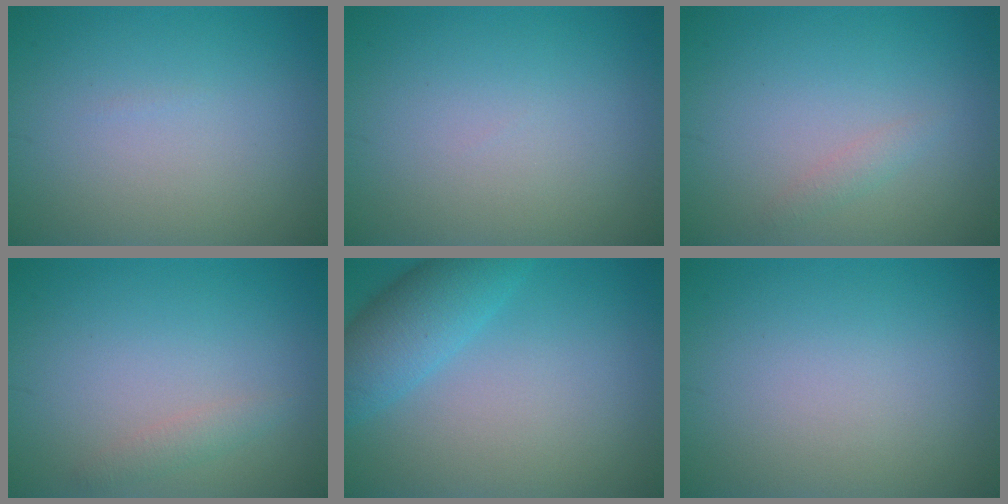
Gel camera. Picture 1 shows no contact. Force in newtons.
{"total": 0.0}
{"total": 1.0, "press": 0.9, "slide": 0.1}
{"total": 1.1, "press": 1.1, "slide": 0.1}
{"total": 4.5, "press": 4.5, "slide": 0.3}
{"total": 0.0}